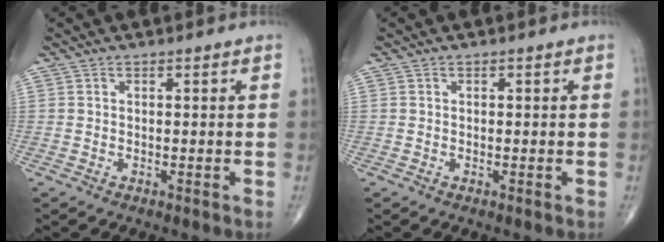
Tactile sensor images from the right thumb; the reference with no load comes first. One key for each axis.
{"total": 0.0}